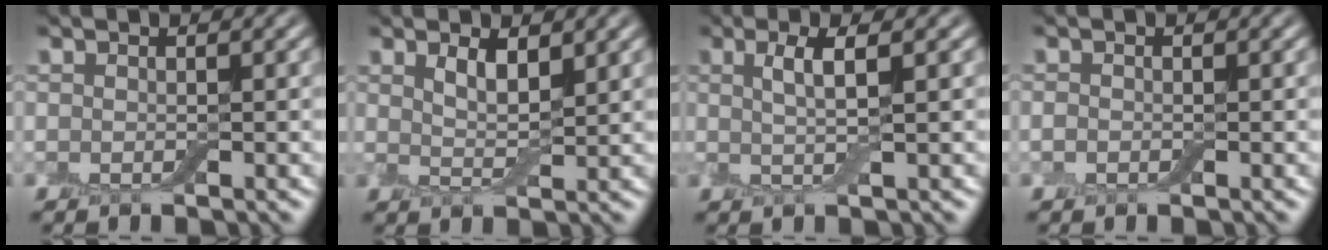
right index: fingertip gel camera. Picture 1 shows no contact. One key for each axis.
{"total": 2.1, "fx": 1.2, "fy": 0.5, "fz": 1.7, "tx": -0.033, "ty": -0.008, "tz": 0.021}
{"total": 3.1, "fx": 0.6, "fy": 0.6, "fz": 3.0, "tx": -0.050, "ty": -0.002, "tz": 0.008}
{"total": 0.6, "fx": -0.4, "fy": 0.4, "fz": 0.2, "tx": -0.003, "ty": -0.005, "tz": -0.010}